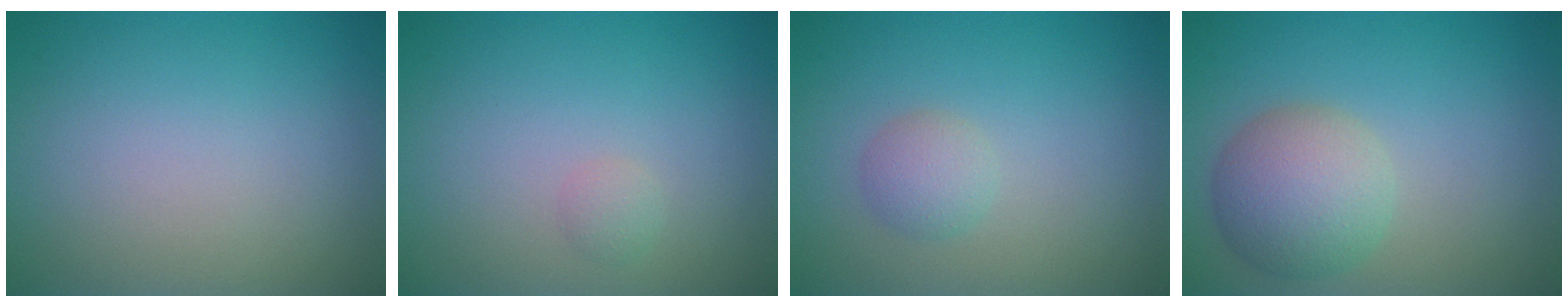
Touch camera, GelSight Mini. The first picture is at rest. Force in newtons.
{"total": 0.8, "press": 0.8, "slide": 0.0}
{"total": 1.8, "press": 1.8, "slide": 0.0}
{"total": 5.1, "press": 5.1, "slide": 0.4}